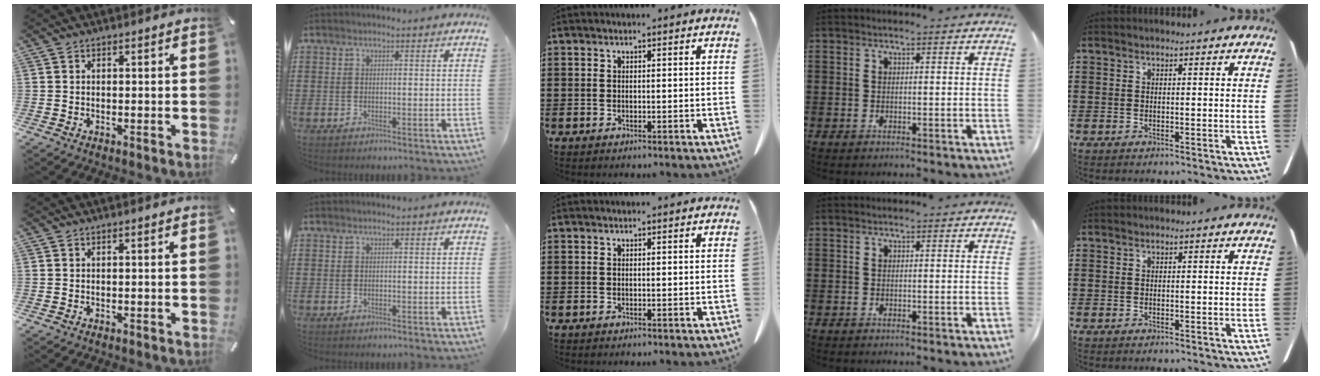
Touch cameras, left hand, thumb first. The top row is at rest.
{}